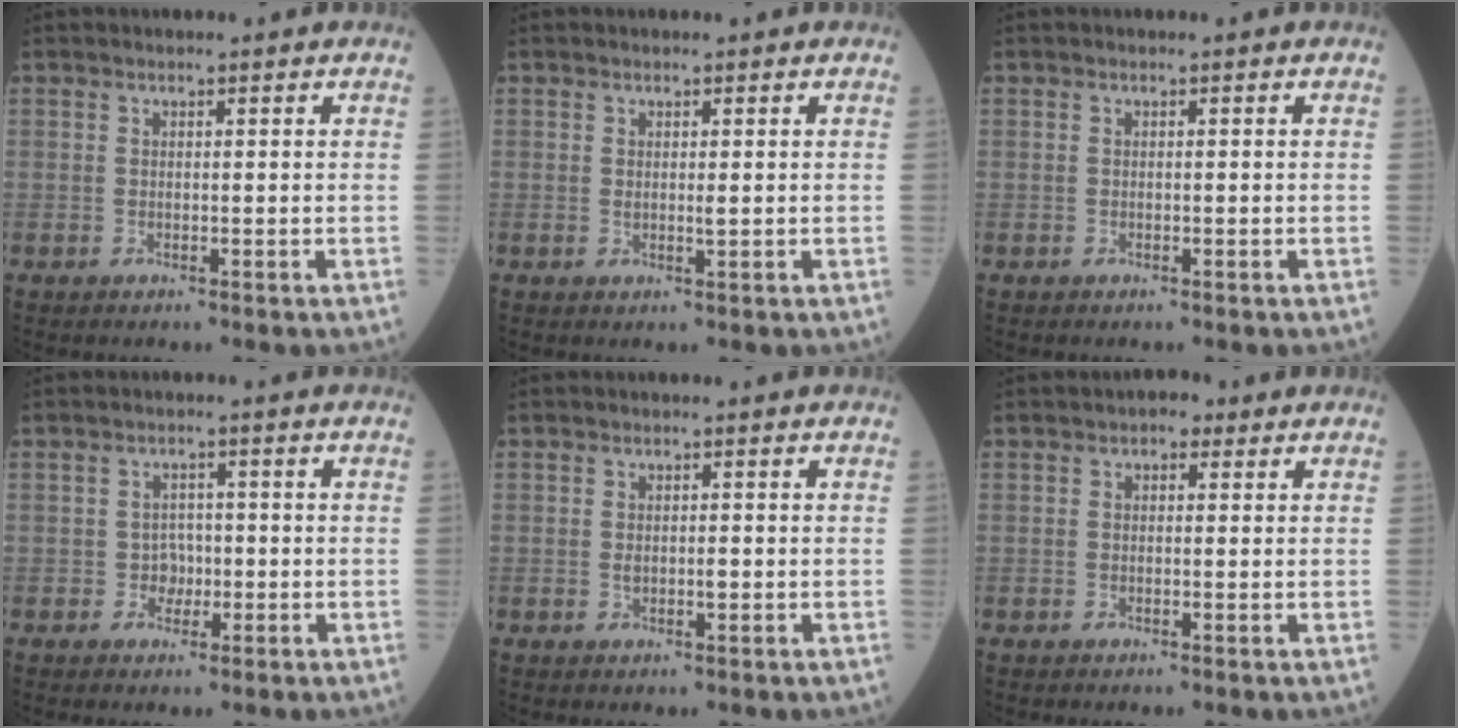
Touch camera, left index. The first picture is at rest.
{"total": 0.8, "force": [0.1, 0.2, 0.8], "torque": [-0.015, -0.006, -0.001]}
{"total": 0.0}
{"total": 2.3, "force": [-0.8, 1.9, 1.0], "torque": [-0.008, 0.003, -0.014]}
{"total": 1.5, "force": [-0.3, 0.7, 1.3], "torque": [-0.022, -0.003, -0.005]}
{"total": 1.8, "force": [0.8, 1.2, 1.0], "torque": [-0.010, 0.006, 0.004]}